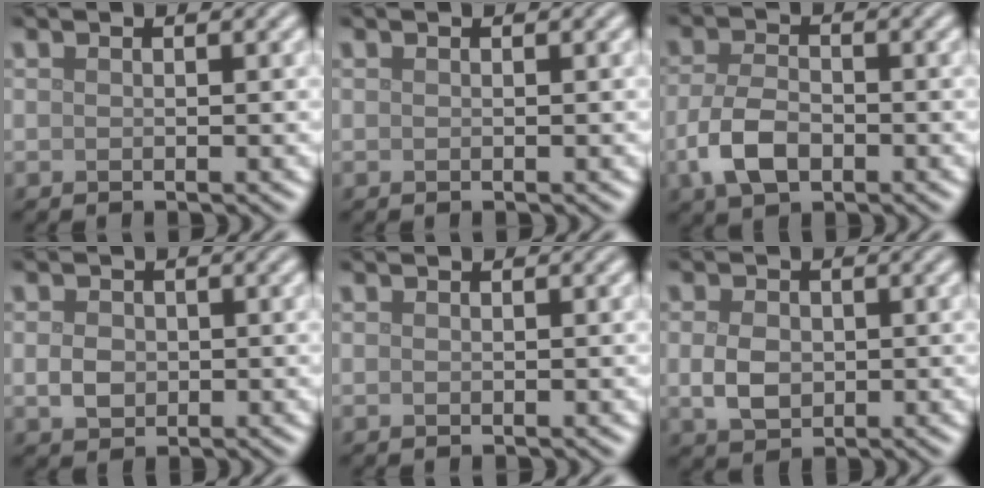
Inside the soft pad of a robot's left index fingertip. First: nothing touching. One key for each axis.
{"total": 0.0}
{"total": 4.4, "fx": -1.6, "fy": 2.6, "fz": 3.1, "tx": -0.067, "ty": -0.003, "tz": -0.036}
{"total": 2.2, "fx": -0.1, "fy": 1.8, "fz": 1.2, "tx": -0.022, "ty": -0.002, "tz": -0.005}
{"total": 0.0}
{"total": 3.1, "fx": -0.1, "fy": 2.4, "fz": 2.0, "tx": -0.042, "ty": -0.002, "tz": -0.005}